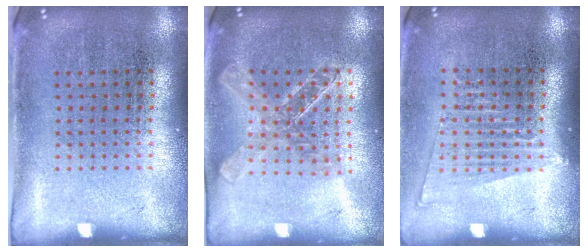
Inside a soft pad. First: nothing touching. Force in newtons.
{"total": 1.7, "press": 1.5, "slide": 0.8}
{"total": 1.3, "press": 1.2, "slide": 0.7}